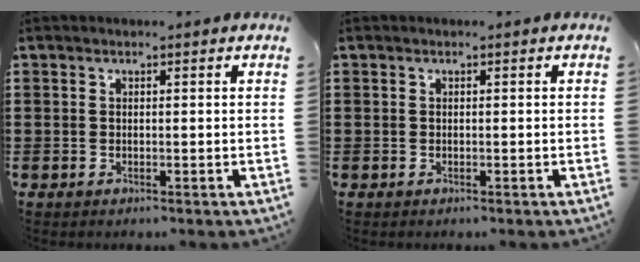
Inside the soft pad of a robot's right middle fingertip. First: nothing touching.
{"total": 0.0}